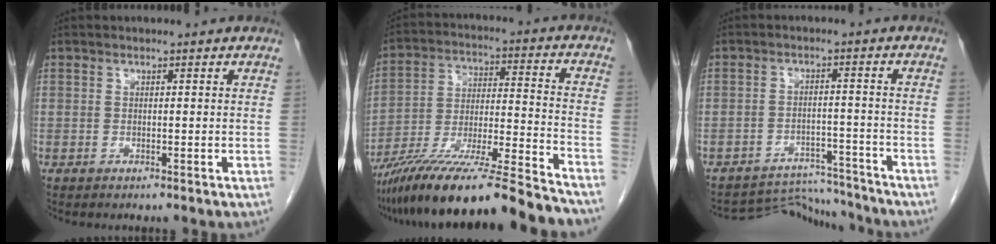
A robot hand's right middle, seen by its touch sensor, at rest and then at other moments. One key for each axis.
{"total": 22.6, "fx": -19.2, "fy": -0.4, "fz": 11.9, "tx": -0.195, "ty": -0.024, "tz": -0.324}
{"total": 8.3, "fx": -8.0, "fy": 1.4, "fz": -1.4, "tx": 0.023, "ty": 0.018, "tz": -0.118}